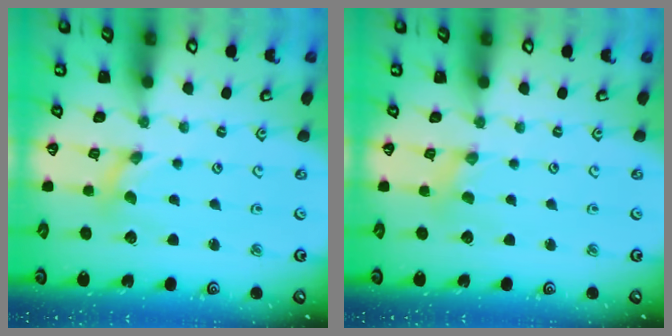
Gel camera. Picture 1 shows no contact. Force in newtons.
{"total": 2.0, "press": 1.9, "slide": 0.4}